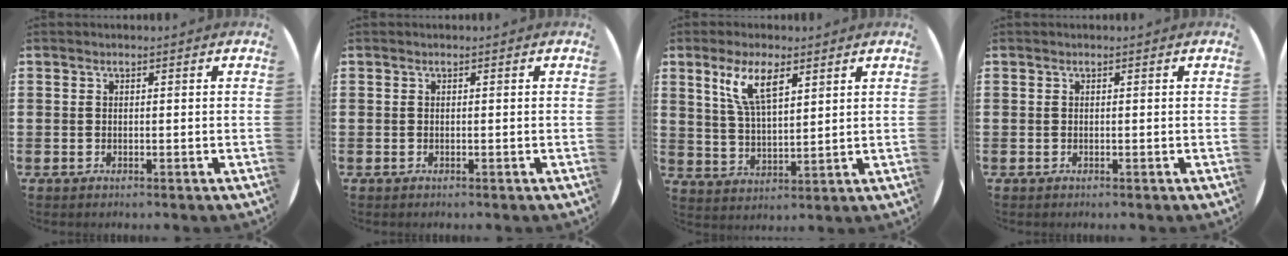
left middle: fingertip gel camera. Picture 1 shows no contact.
{"total": 0.0}
{"total": 7.1, "force": [4.4, 2.3, 5.1], "torque": [-0.113, 0.003, 0.077]}
{"total": 0.0}